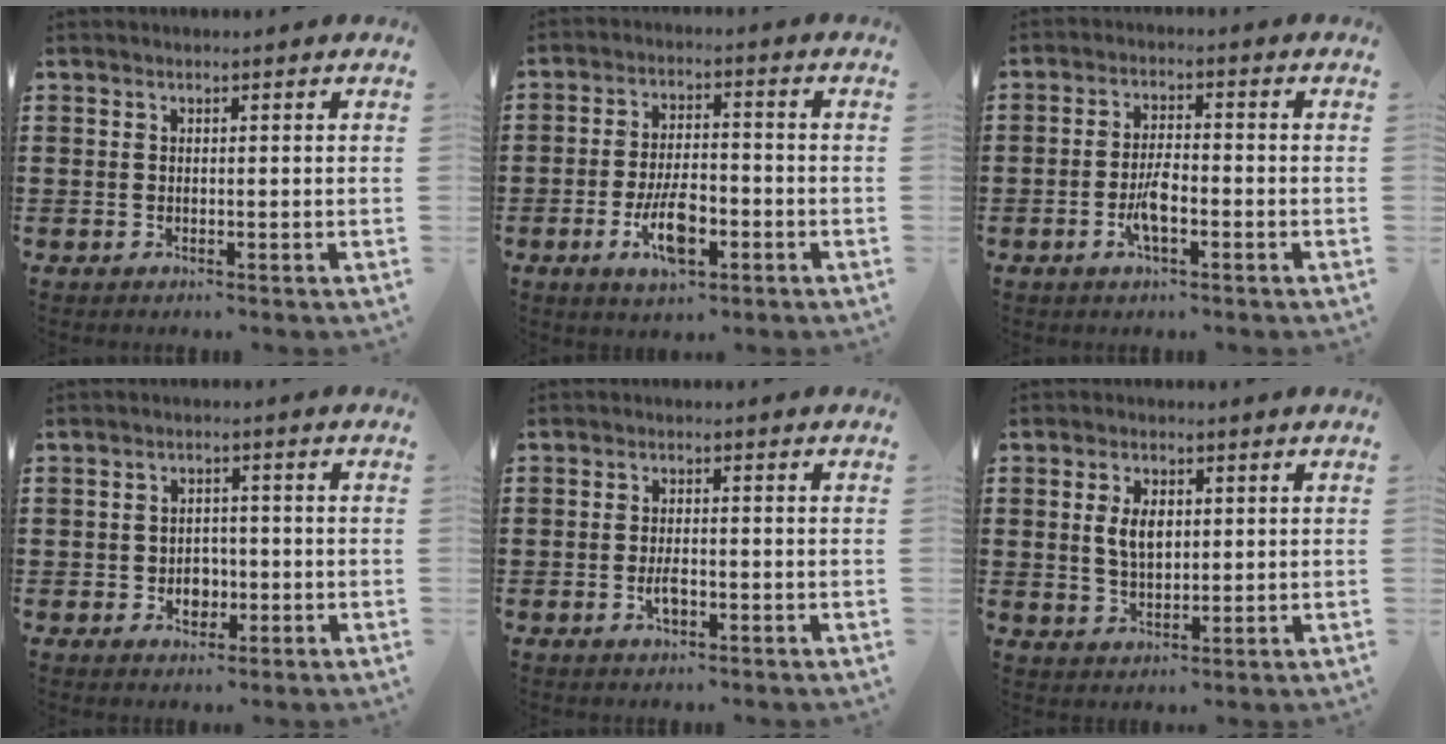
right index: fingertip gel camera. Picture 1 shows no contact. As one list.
[{"total": 7.9, "force": [-3.1, 3.3, 6.5], "torque": [-0.128, -0.005, -0.060]}, {"total": 4.7, "force": [-1.8, 1.6, 4.0], "torque": [-0.088, 0.000, -0.038]}, {"total": 3.0, "force": [-0.9, 2.5, 1.3], "torque": [-0.022, 0.001, -0.021]}, {"total": 2.9, "force": [-0.9, 1.2, 2.5], "torque": [-0.045, 0.001, -0.015]}, {"total": 4.7, "force": [0.8, 2.7, 3.8], "torque": [-0.071, 0.007, 0.010]}]